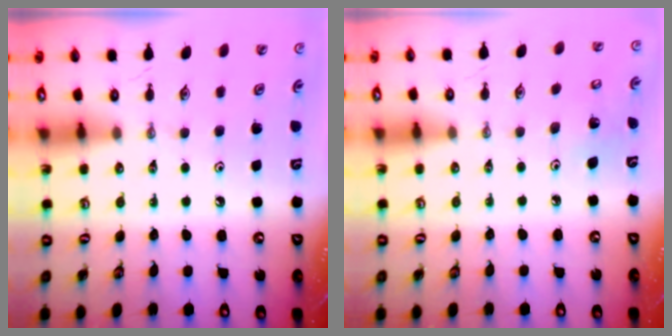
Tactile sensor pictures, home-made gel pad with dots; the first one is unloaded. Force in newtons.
{"total": 4.3, "press": 4.3, "slide": 0.3}